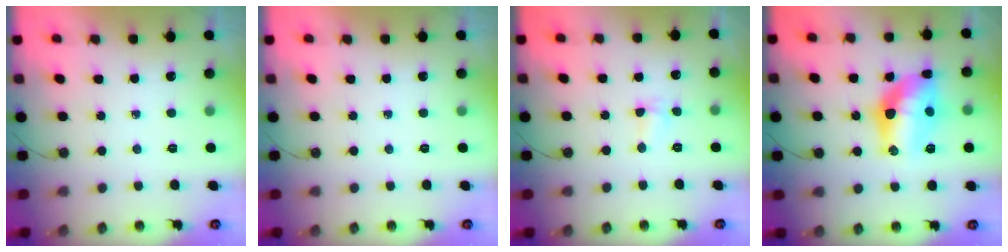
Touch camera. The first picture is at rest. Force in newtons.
{"total": 0.0}
{"total": 4.3, "press": 3.0, "slide": 3.1}
{"total": 14.6, "press": 14.0, "slide": 4.0}